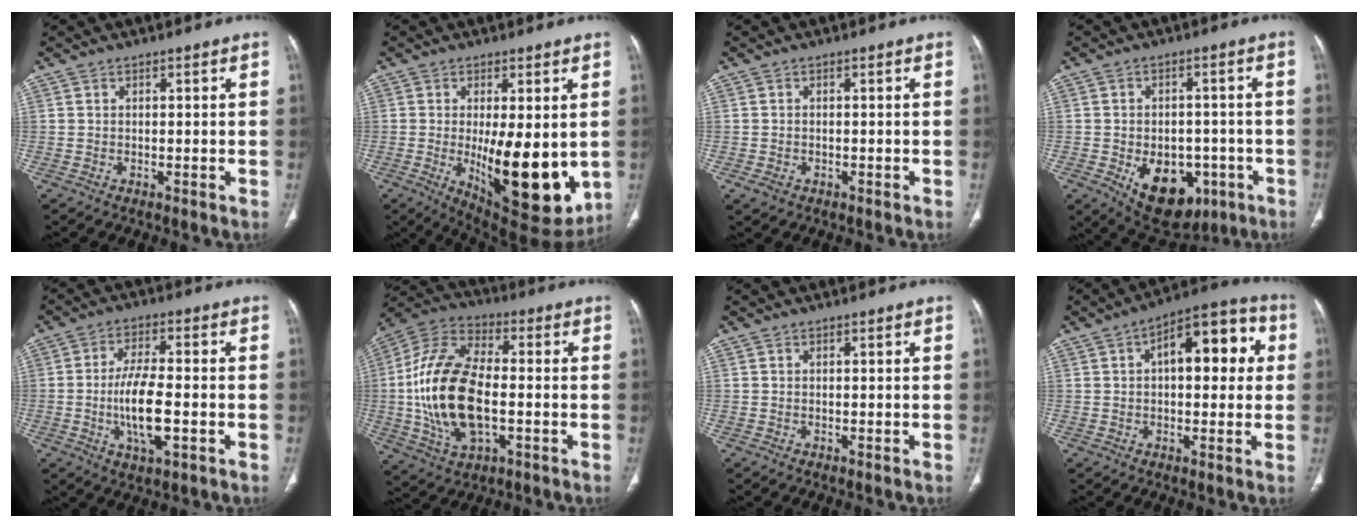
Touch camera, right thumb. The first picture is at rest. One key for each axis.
{"total": 17.0, "fx": -1.7, "fy": 6.4, "fz": 15.7, "tx": -0.219, "ty": -0.038, "tz": -0.004}
{"total": 1.8, "fx": -0.7, "fy": 1.3, "fz": 0.9, "tx": -0.017, "ty": 0.002, "tz": -0.006}
{"total": 13.7, "fx": -5.1, "fy": 9.0, "fz": 8.9, "tx": -0.098, "ty": 0.016, "tz": -0.057}
{"total": 10.2, "fx": -2.0, "fy": 3.7, "fz": 9.2, "tx": -0.177, "ty": 0.003, "tz": -0.036}
{"total": 20.5, "fx": -1.9, "fy": 10.8, "fz": 17.3, "tx": -0.351, "ty": 0.017, "tz": -0.032}
{"total": 0.0}
{"total": 14.3, "fx": 3.0, "fy": 6.9, "fz": 12.2, "tx": -0.131, "ty": 0.028, "tz": 0.036}